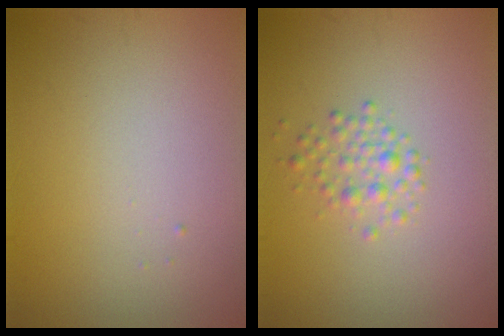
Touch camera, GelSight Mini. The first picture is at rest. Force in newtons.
{"total": 1.8, "press": 1.8, "slide": 0.0}